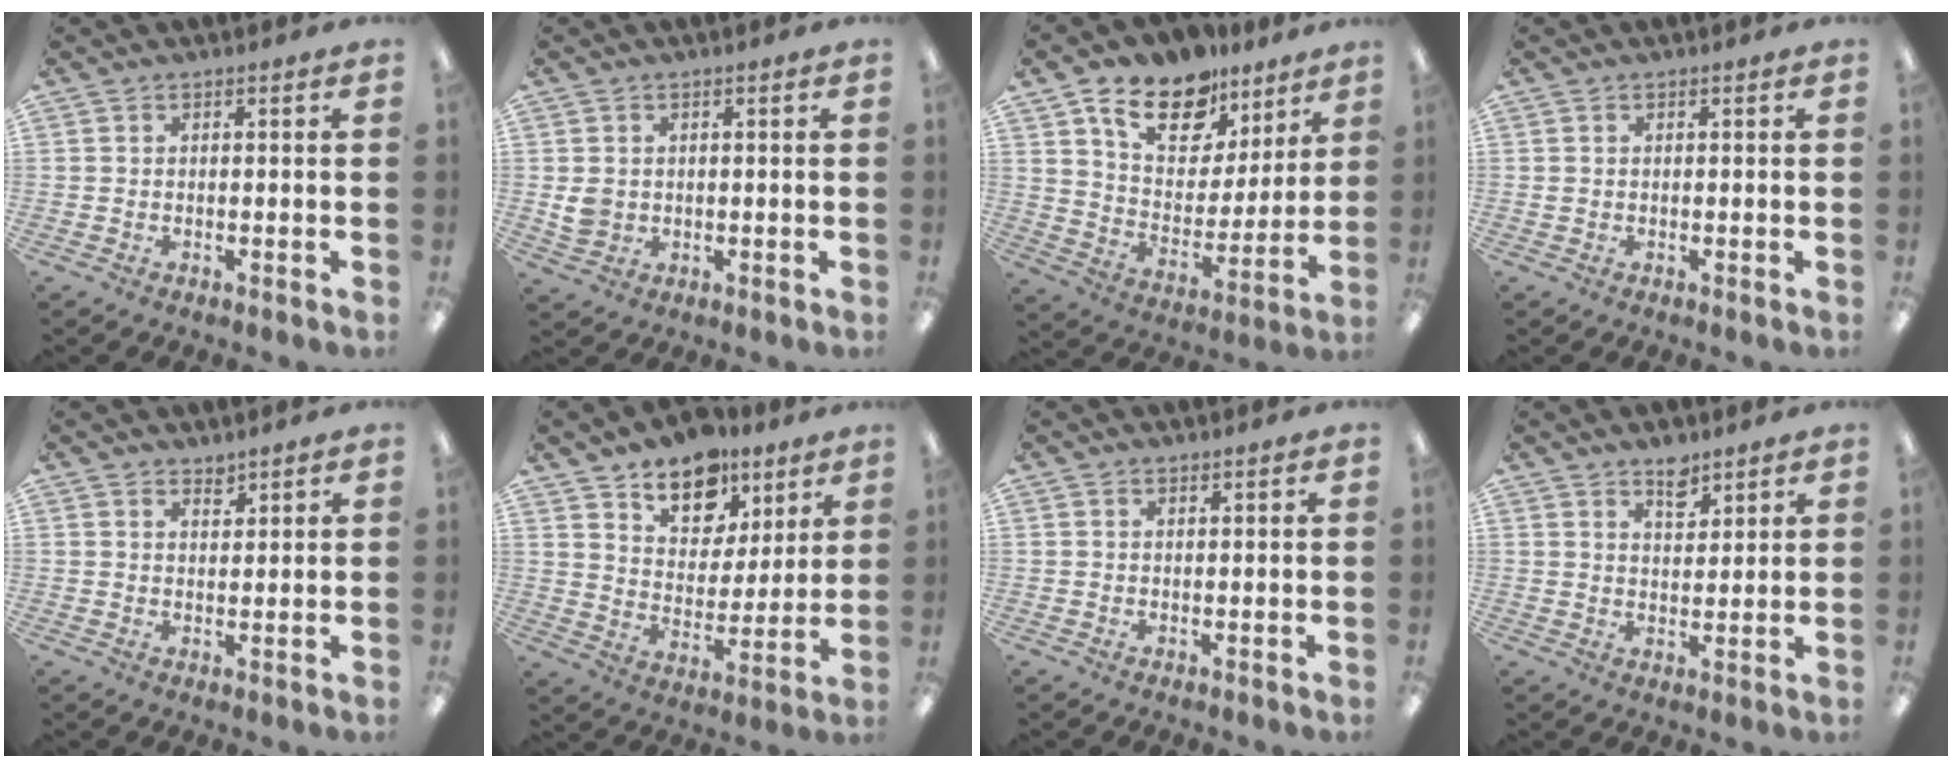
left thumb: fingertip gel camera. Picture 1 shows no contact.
{"total": 3.9, "force": [0.5, 3.5, 1.6], "torque": [-0.016, 0.000, 0.011]}
{"total": 15.7, "force": [10.8, 9.2, 6.9], "torque": [-0.124, -0.061, 0.197]}
{"total": 0.6, "force": [0.2, 0.5, 0.1], "torque": [-0.002, 0.005, 0.001]}
{"total": 2.3, "force": [2.2, 0.8, 0.1], "torque": [0.003, -0.014, 0.040]}
{"total": 12.4, "force": [9.0, 7.6, 3.9], "torque": [-0.063, -0.061, 0.168]}
{"total": 0.8, "force": [0.7, 0.4, 0.1], "torque": [-0.003, 0.000, 0.013]}
{"total": 5.3, "force": [4.1, 2.5, 2.1], "torque": [-0.019, -0.025, 0.070]}